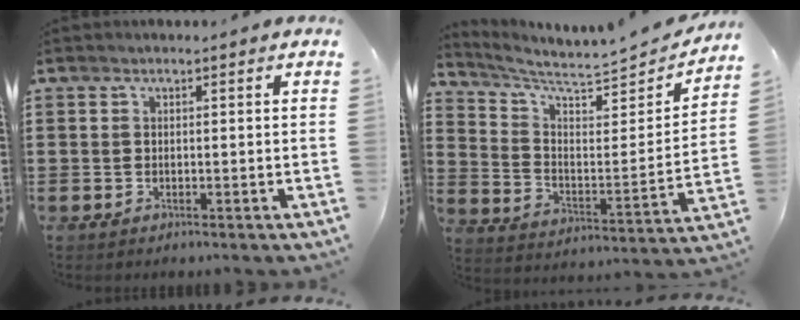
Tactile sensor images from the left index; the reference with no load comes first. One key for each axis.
{"total": 5.5, "fx": 4.8, "fy": 0.5, "fz": 2.6, "tx": -0.075, "ty": -0.048, "tz": 0.076}